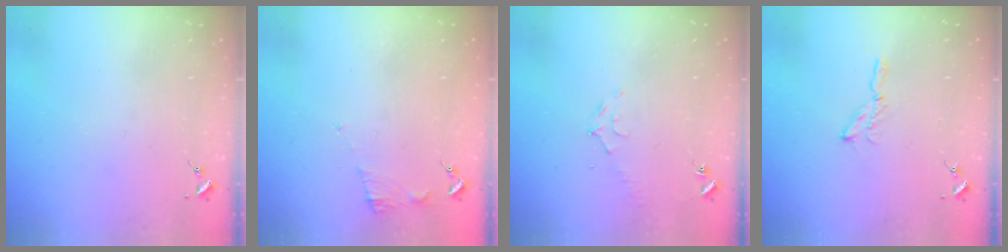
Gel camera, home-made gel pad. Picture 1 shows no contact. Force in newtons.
{"total": 6.7, "press": 6.7, "slide": 0.5}
{"total": 6.6, "press": 6.6, "slide": 0.8}
{"total": 5.3, "press": 5.2, "slide": 0.6}